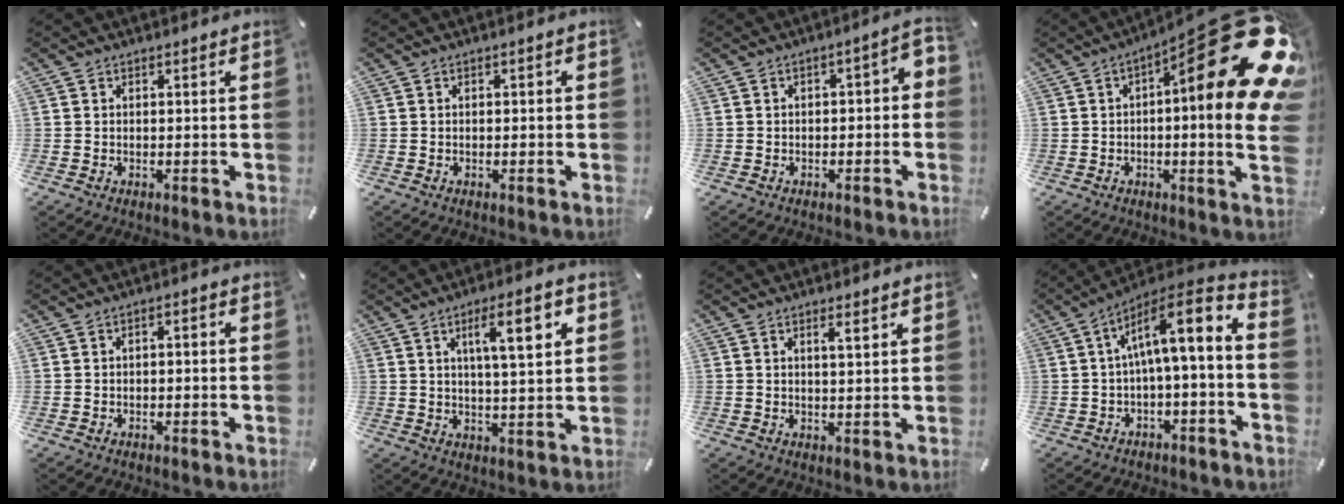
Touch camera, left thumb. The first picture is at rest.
{"total": 0.6, "force": [-0.2, 0.4, 0.3], "torque": [-0.005, 0.002, -0.005]}
{"total": 3.6, "force": [-1.8, 2.0, 2.4], "torque": [-0.040, 0.019, -0.036]}
{"total": 29.1, "force": [9.3, 7.3, 26.6], "torque": [-0.327, -0.100, 0.167]}
{"total": 1.9, "force": [-1.4, 0.7, 1.0], "torque": [-0.018, 0.008, -0.029]}
{"total": 11.6, "force": [4.4, 2.7, 10.3], "torque": [-0.166, -0.006, 0.063]}
{"total": 2.9, "force": [1.4, 0.4, 2.5], "torque": [-0.043, -0.002, 0.021]}
{"total": 10.7, "force": [1.2, 2.3, 10.4], "torque": [-0.167, -0.016, 0.015]}